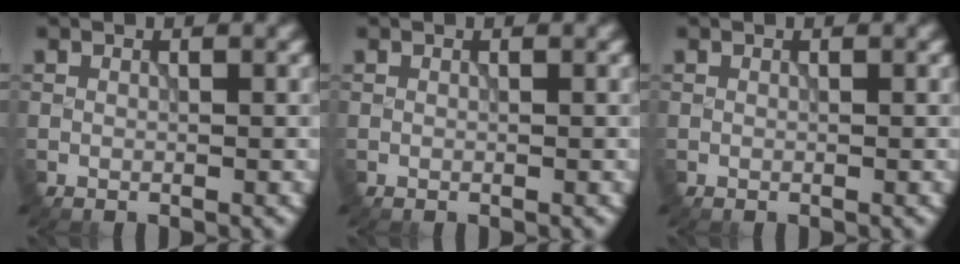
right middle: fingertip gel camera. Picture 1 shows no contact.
{"total": 0.0}
{"total": 0.0}